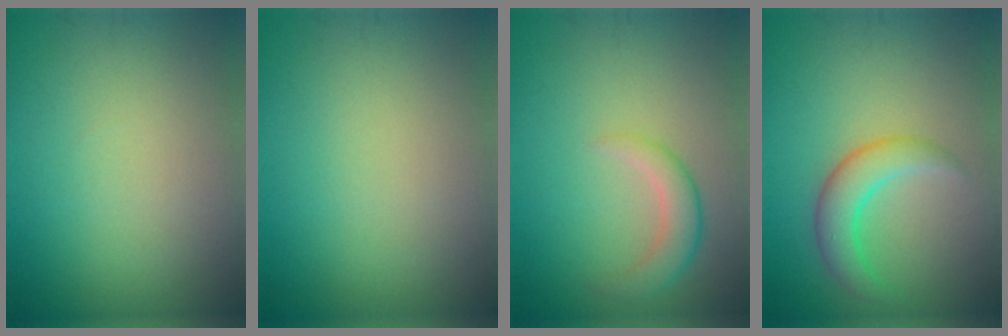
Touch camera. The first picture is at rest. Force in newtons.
{"total": 0.0}
{"total": 2.6, "press": 2.6, "slide": 0.1}
{"total": 3.4, "press": 3.4, "slide": 0.0}